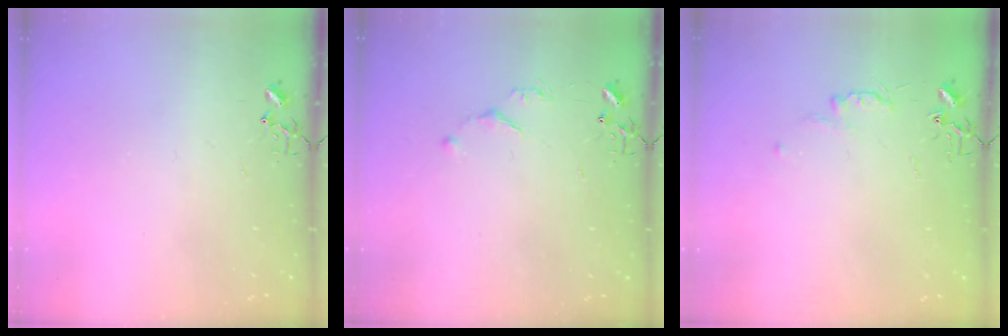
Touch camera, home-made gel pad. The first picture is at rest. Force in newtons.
{"total": 4.3, "press": 4.3, "slide": 0.7}
{"total": 4.8, "press": 4.7, "slide": 0.6}